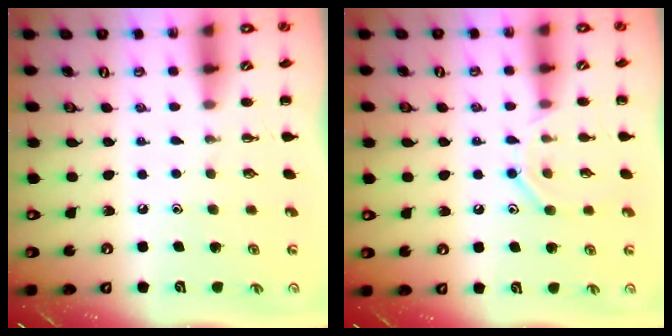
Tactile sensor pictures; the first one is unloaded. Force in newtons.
{"total": 9.0, "press": 9.0, "slide": 0.9}